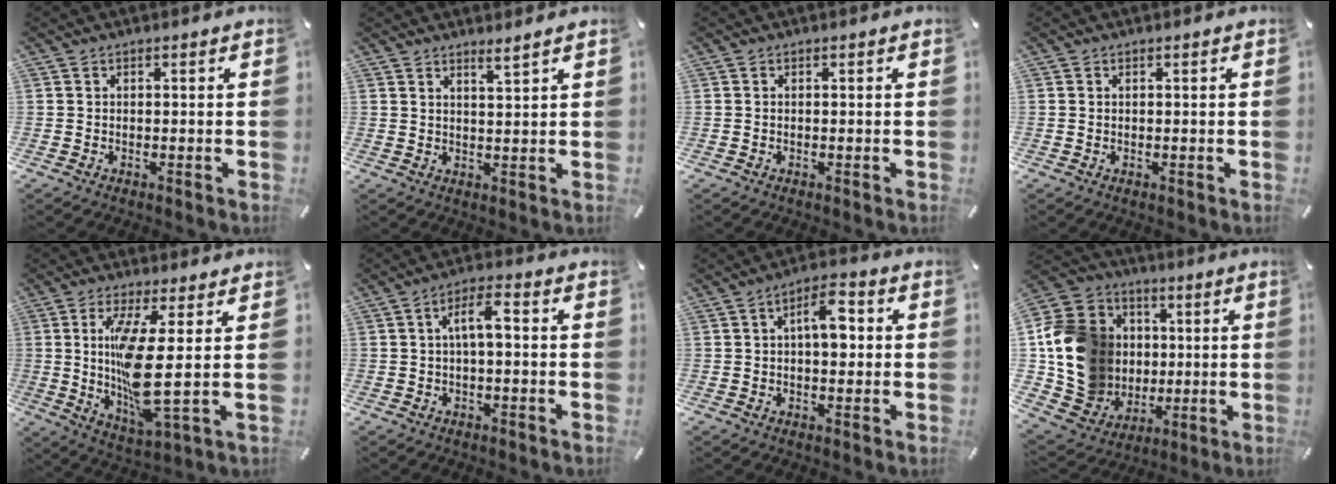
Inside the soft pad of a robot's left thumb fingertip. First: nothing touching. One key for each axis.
{"total": 2.8, "fx": 2.6, "fy": -0.4, "fz": 1.0, "tx": -0.024, "ty": -0.014, "tz": 0.047}
{"total": 0.0}
{"total": 0.0}
{"total": 14.3, "fx": 1.5, "fy": 2.7, "fz": 14.0, "tx": -0.290, "ty": -0.027, "tz": 0.017}
{"total": 6.0, "fx": 0.1, "fy": 2.5, "fz": 5.5, "tx": -0.094, "ty": 0.017, "tz": -0.001}
{"total": 7.5, "fx": 0.8, "fy": 3.8, "fz": 6.4, "tx": -0.090, "ty": 0.006, "tz": 0.007}
{"total": 17.6, "fx": 1.4, "fy": 16.4, "fz": 6.4, "tx": -0.117, "ty": -0.003, "tz": 0.055}